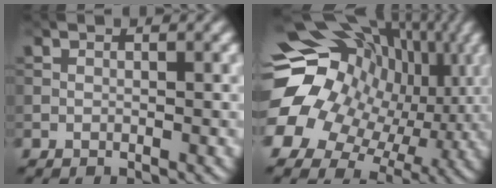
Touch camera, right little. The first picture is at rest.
{"total": 17.1, "force": [1.9, 13.8, 9.9], "torque": [-0.201, 0.002, 0.044]}